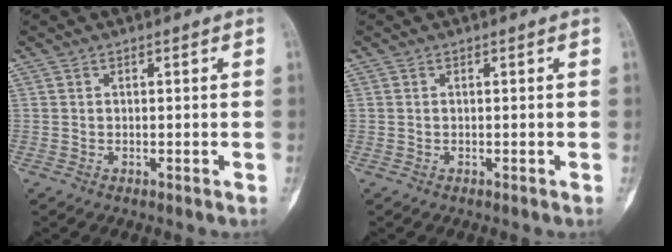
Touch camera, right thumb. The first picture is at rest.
{"total": 0.0}